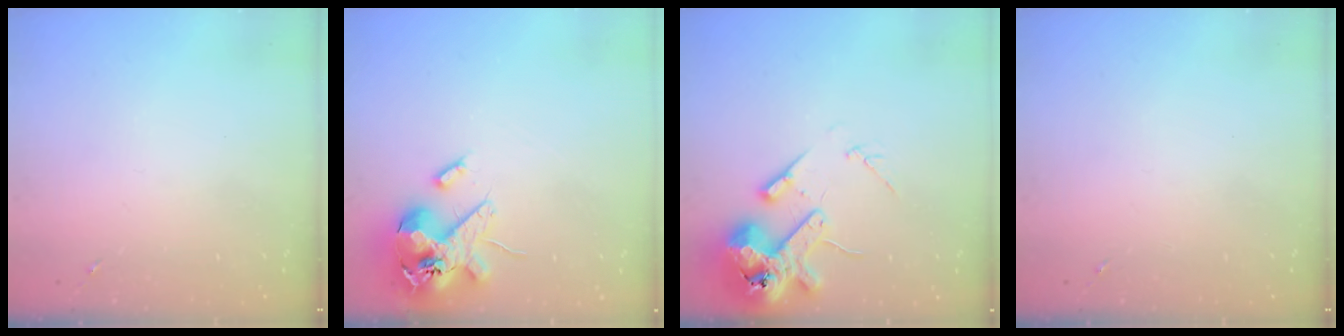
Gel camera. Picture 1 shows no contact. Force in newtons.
{"total": 15.7, "press": 15.5, "slide": 2.7}
{"total": 14.6, "press": 14.4, "slide": 2.5}
{"total": 0.0}